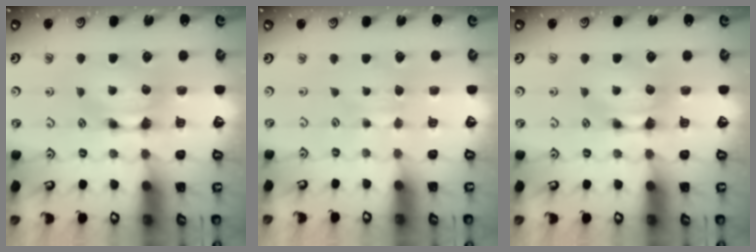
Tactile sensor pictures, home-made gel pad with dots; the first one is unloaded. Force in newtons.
{"total": 2.3, "press": 2.2, "slide": 0.3}
{"total": 0.0}